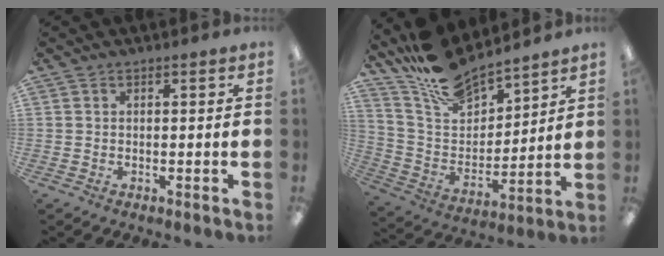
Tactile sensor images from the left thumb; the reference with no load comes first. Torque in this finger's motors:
{"motor_torque": [0.00, 0.10, 0.69, -2.08, 0.16]}